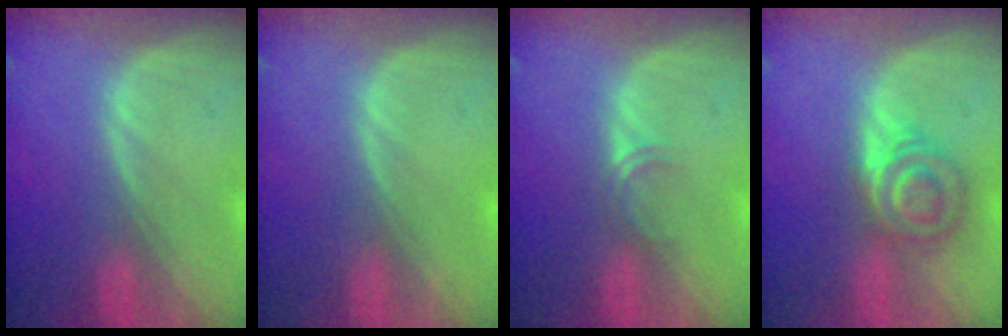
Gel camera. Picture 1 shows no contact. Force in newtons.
{"total": 0.5, "press": 0.0, "slide": 0.5}
{"total": 1.7, "press": 1.4, "slide": 1.0}
{"total": 5.8, "press": 5.7, "slide": 1.1}